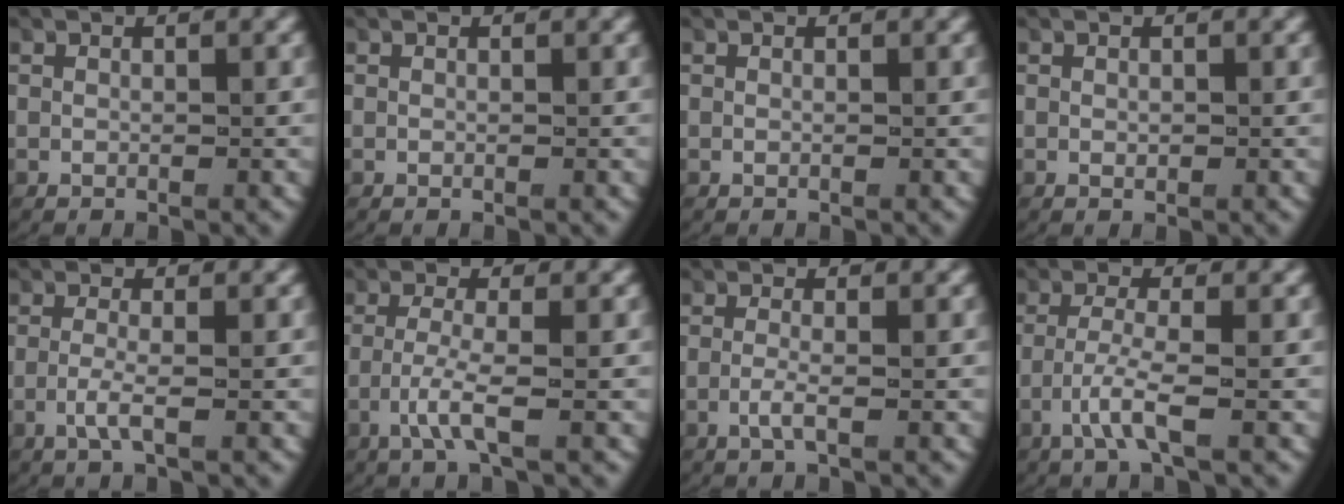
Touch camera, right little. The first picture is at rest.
{"total": 0.0}
{"total": 0.0}
{"total": 0.5, "force": [0.0, 0.3, 0.4], "torque": [-0.012, -0.006, 0.004]}
{"total": 1.7, "force": [-0.6, 0.1, 1.6], "torque": [-0.045, -0.010, -0.010]}
{"total": 2.8, "force": [-0.9, 0.3, 2.6], "torque": [-0.066, -0.011, -0.015]}
{"total": 1.5, "force": [-0.7, 0.1, 1.3], "torque": [-0.038, -0.009, -0.011]}
{"total": 3.0, "force": [-1.2, 0.4, 2.7], "torque": [-0.067, -0.012, -0.019]}